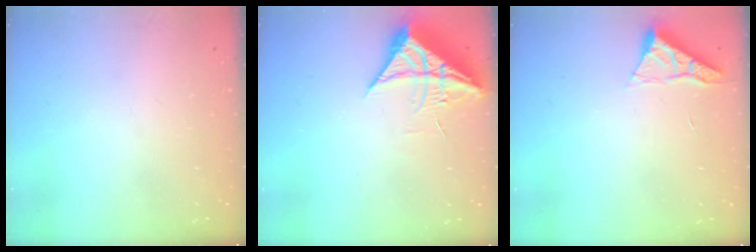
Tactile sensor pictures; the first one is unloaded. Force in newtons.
{"total": 9.4, "press": 9.3, "slide": 1.0}
{"total": 5.3, "press": 5.3, "slide": 0.5}